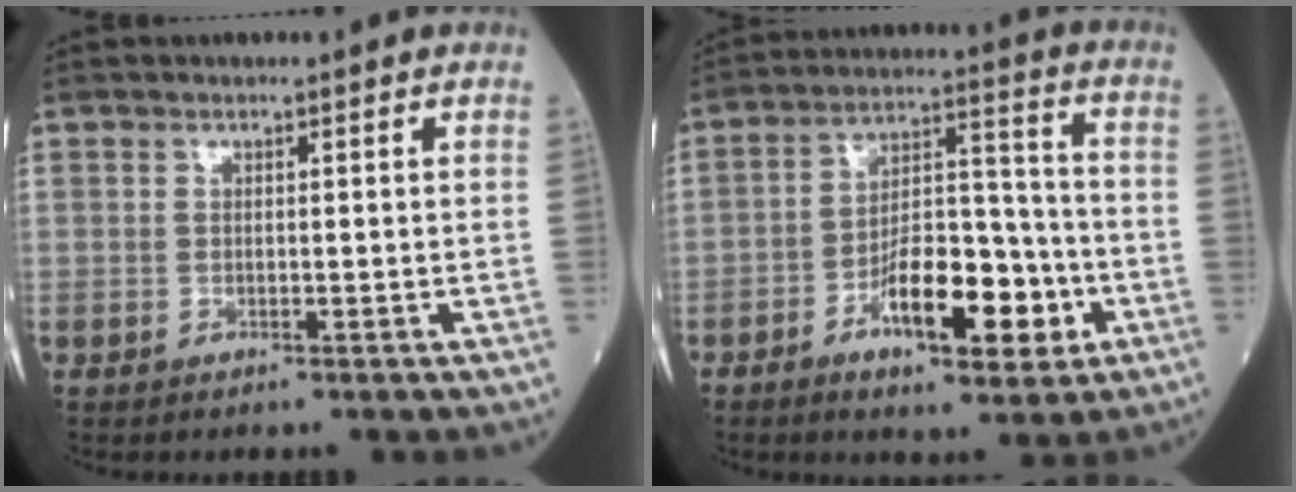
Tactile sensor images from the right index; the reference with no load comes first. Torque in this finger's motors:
{"motor_torque": [1.29, -0.86, 0.32, 0.14]}